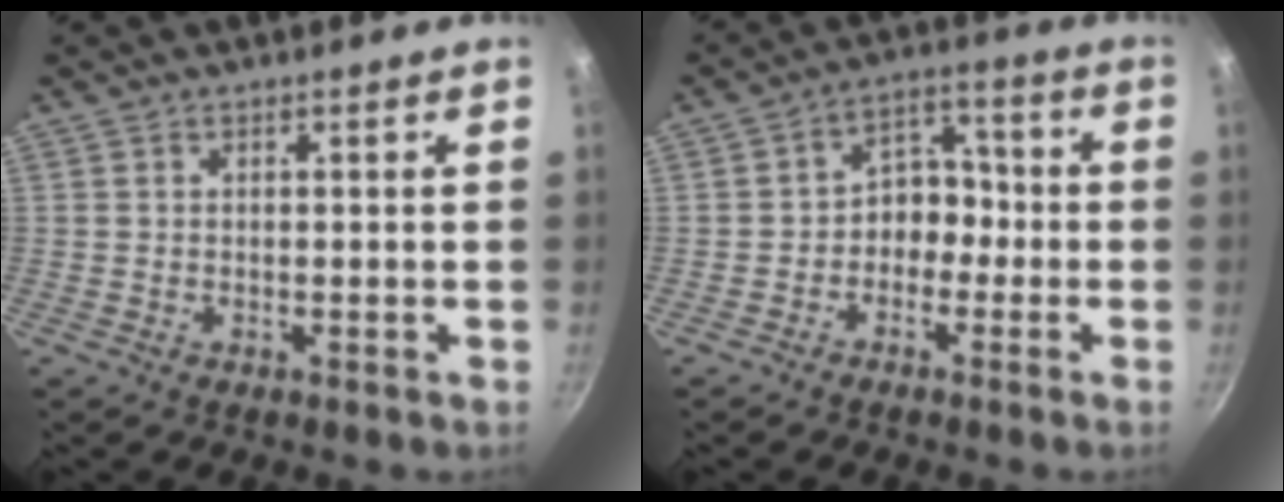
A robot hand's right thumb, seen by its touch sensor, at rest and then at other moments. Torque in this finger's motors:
{"motor_torque": [-0.41, -0.06, 0.25, 0.45, 0.06]}